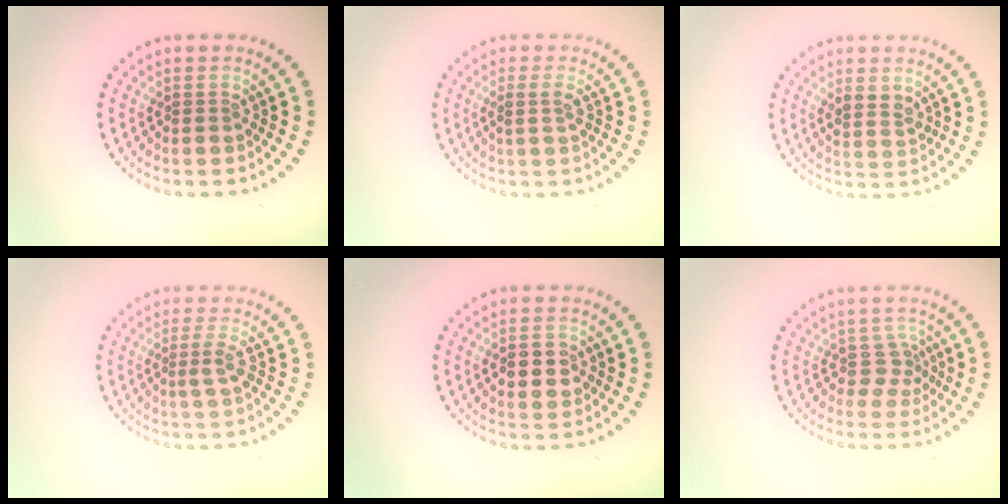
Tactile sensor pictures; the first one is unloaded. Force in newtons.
{"total": 1.5, "press": 1.3, "slide": 0.8}
{"total": 1.9, "press": 1.8, "slide": 0.7}
{"total": 1.6, "press": 1.3, "slide": 1.0}
{"total": 3.0, "press": 3.0, "slide": 0.1}
{"total": 1.9, "press": 1.4, "slide": 1.3}